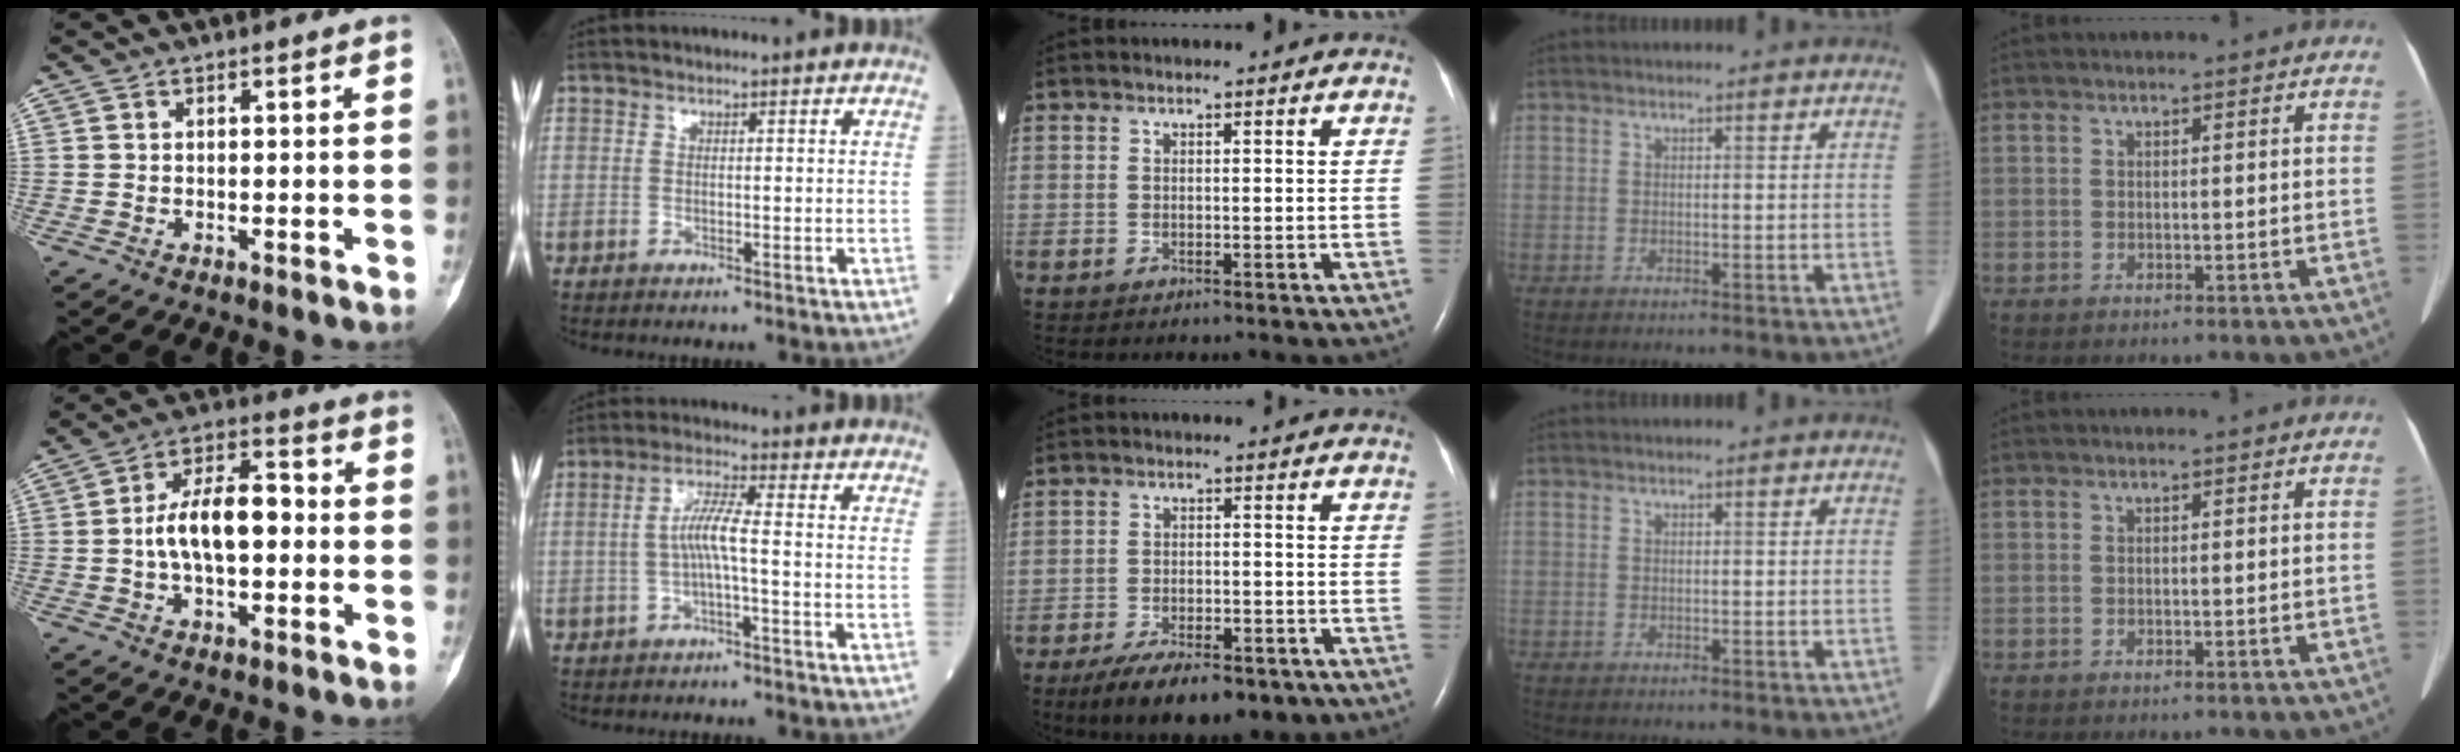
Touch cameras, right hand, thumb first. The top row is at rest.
{"thumb": {"total": 12.0, "force": [-0.6, 6.2, 10.3], "torque": [-0.166, 0.030, -0.018]}, "index": {"total": 5.0, "force": [-0.6, 0.1, 5.0], "torque": [-0.097, 0.014, -0.013]}, "middle": {"total": 12.1, "force": [-8.3, 4.7, 7.4], "torque": [-0.107, -0.005, -0.124]}}